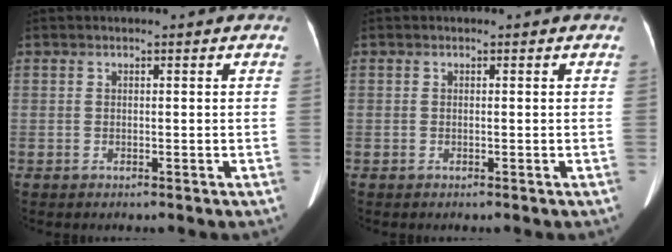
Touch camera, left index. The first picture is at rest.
{"total": 0.0}